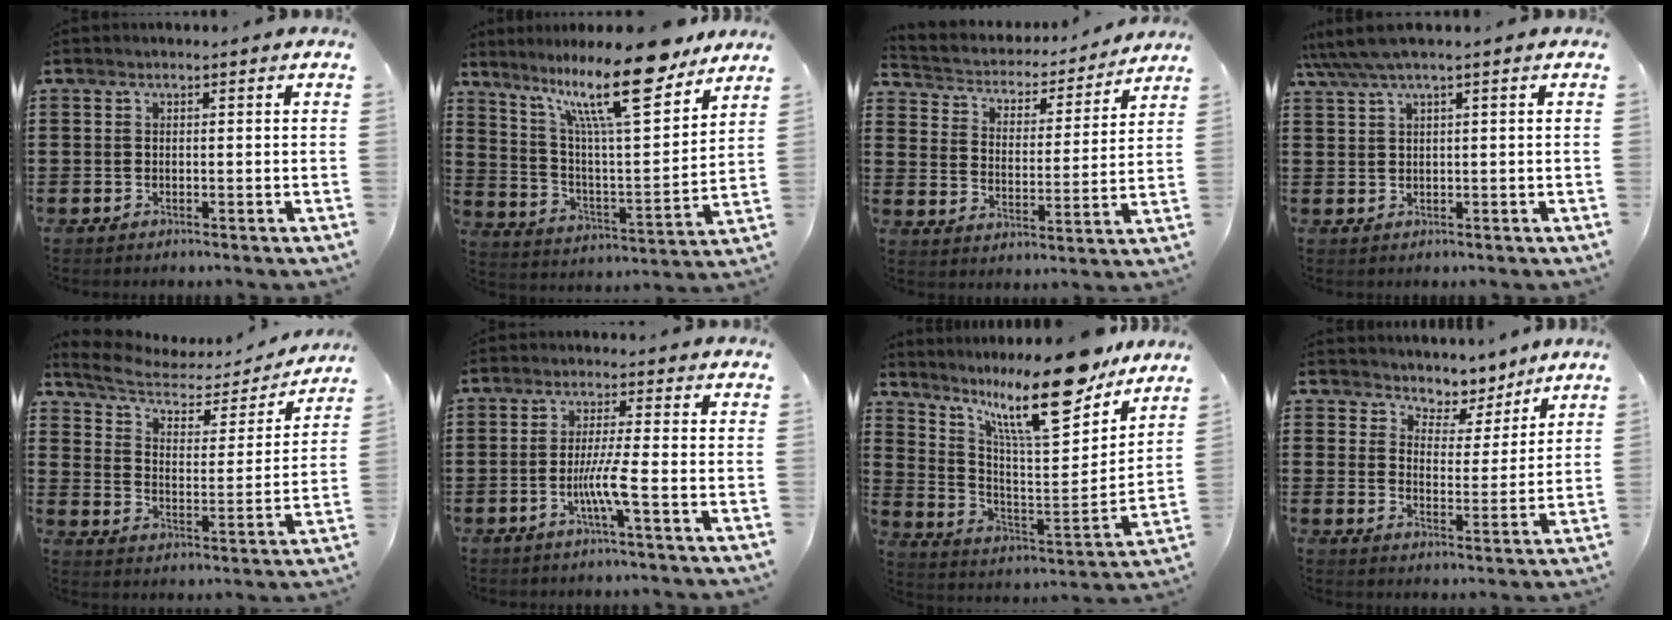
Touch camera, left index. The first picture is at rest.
{"total": 16.3, "force": [12.0, 3.2, 10.6], "torque": [-0.213, -0.057, 0.201]}
{"total": 2.8, "force": [2.6, 1.0, 0.1], "torque": [-0.023, -0.025, 0.035]}
{"total": 2.2, "force": [1.2, 0.0, 1.9], "torque": [-0.047, -0.004, 0.017]}
{"total": 4.9, "force": [3.8, 2.0, 2.4], "torque": [-0.067, -0.020, 0.059]}
{"total": 5.2, "force": [-1.8, -0.3, 4.9], "torque": [-0.090, -0.010, -0.037]}
{"total": 15.5, "force": [11.8, 3.2, 9.6], "torque": [-0.180, -0.076, 0.194]}
{"total": 4.4, "force": [4.1, 1.4, 0.0], "torque": [-0.028, -0.026, 0.069]}